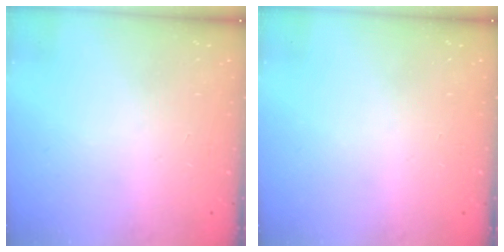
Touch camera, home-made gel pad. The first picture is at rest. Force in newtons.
{"total": 0.0}